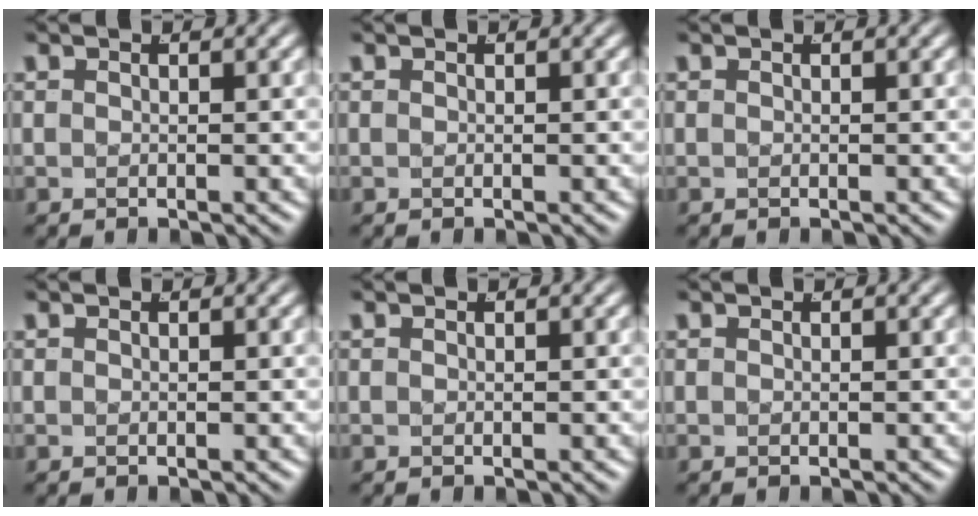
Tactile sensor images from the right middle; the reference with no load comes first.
{"total": 0.0}
{"total": 0.0}
{"total": 0.0}
{"total": 0.0}
{"total": 0.0}